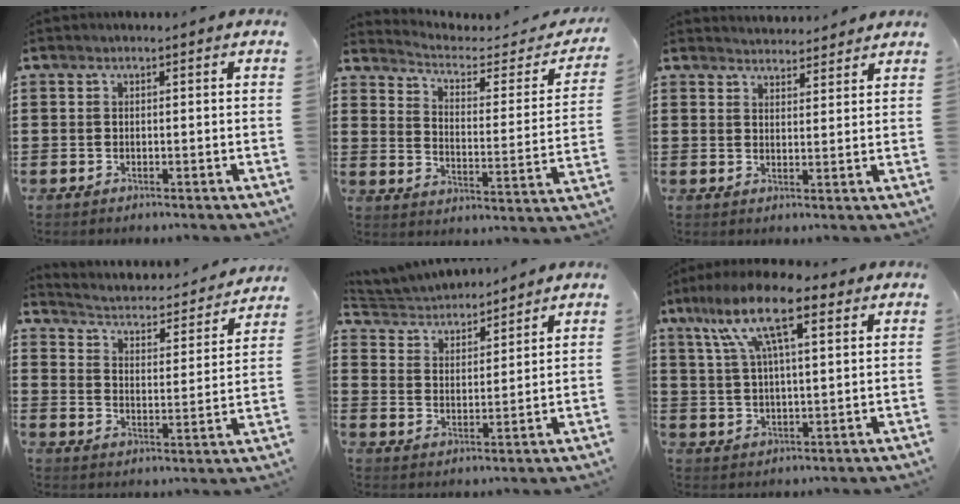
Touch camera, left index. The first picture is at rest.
{"total": 3.1, "force": [2.5, 1.0, 1.4], "torque": [-0.047, -0.019, 0.033]}
{"total": 2.8, "force": [2.8, 0.3, -0.2], "torque": [-0.004, -0.010, 0.053]}
{"total": 1.9, "force": [1.8, 0.3, 0.3], "torque": [-0.025, -0.027, 0.017]}
{"total": 4.0, "force": [3.9, 0.8, 0.0], "torque": [-0.021, -0.020, 0.067]}
{"total": 12.9, "force": [7.5, 3.7, 9.8], "torque": [-0.199, 0.000, 0.128]}